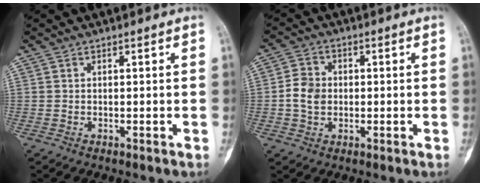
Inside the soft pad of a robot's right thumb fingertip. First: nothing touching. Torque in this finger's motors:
{"motor_torque": [0.68, 0.51, 0.27, -0.38, -0.02]}